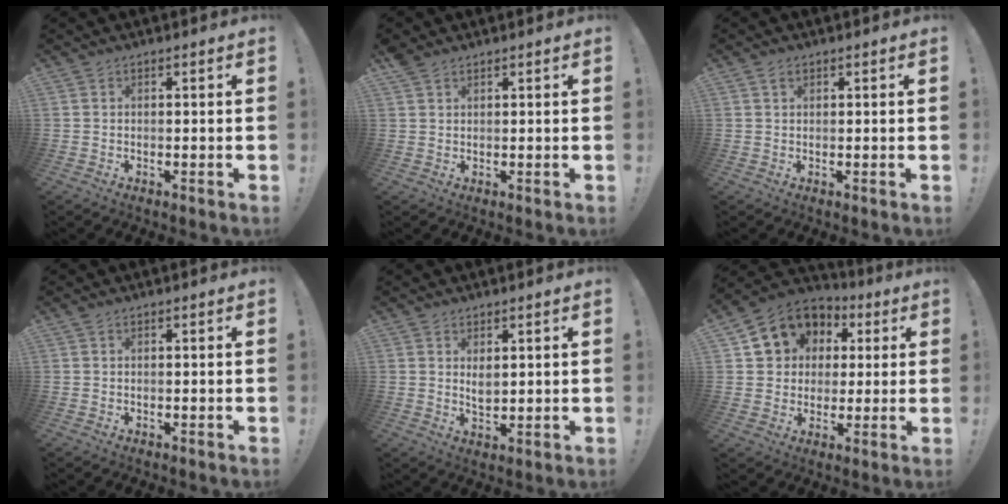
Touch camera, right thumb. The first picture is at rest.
{"total": 2.5, "force": [1.9, 1.4, 0.9], "torque": [-0.020, -0.006, 0.037]}
{"total": 1.6, "force": [1.0, 0.9, 0.7], "torque": [-0.007, -0.002, 0.017]}
{"total": 0.5, "force": [0.3, 0.3, 0.2], "torque": [-0.013, 0.005, 0.007]}
{"total": 3.6, "force": [1.9, 2.1, 2.3], "torque": [-0.027, -0.014, 0.031]}
{"total": 11.6, "force": [4.5, 10.1, 3.4], "torque": [-0.049, -0.028, 0.098]}